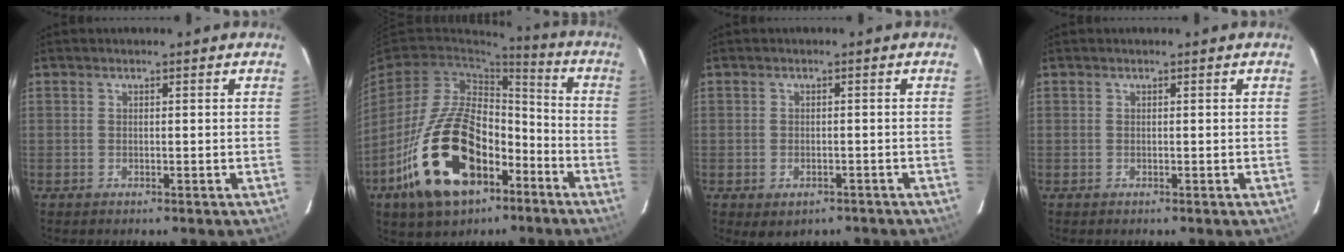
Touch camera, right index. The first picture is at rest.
{"total": 22.4, "force": [-10.2, 12.7, 15.4], "torque": [-0.316, 0.006, -0.163]}
{"total": 3.7, "force": [-2.0, 2.4, 1.9], "torque": [-0.038, -0.009, -0.020]}
{"total": 0.0}